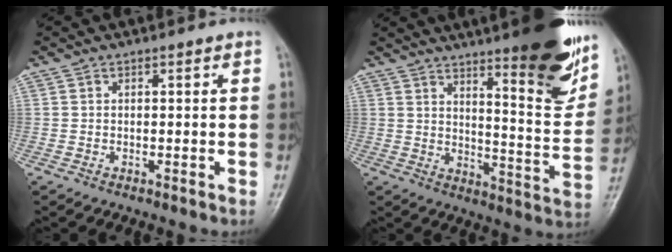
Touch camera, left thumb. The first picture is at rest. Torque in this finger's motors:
{"motor_torque": [3.09, 1.63, 1.67, -1.10, 0.10]}